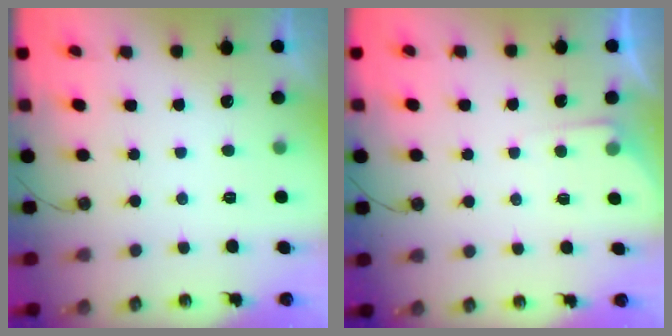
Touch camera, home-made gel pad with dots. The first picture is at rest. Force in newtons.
{"total": 3.7, "press": 3.6, "slide": 0.5}